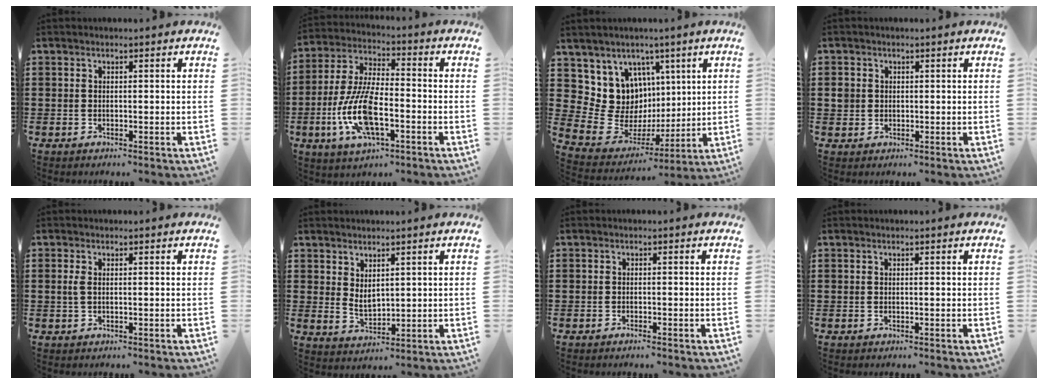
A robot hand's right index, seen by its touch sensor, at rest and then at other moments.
{"total": 11.5, "force": [-3.8, 4.5, 9.9], "torque": [-0.230, -0.008, -0.075]}
{"total": 10.7, "force": [3.3, 10.0, 2.3], "torque": [-0.075, -0.038, 0.074]}
{"total": 1.8, "force": [0.1, 1.7, 0.5], "torque": [-0.015, 0.008, 0.000]}
{"total": 1.6, "force": [0.1, 0.6, 1.4], "torque": [-0.036, 0.001, -0.002]}
{"total": 2.8, "force": [1.7, 1.6, 1.4], "torque": [-0.023, -0.001, 0.032]}
{"total": 0.8, "force": [-0.7, 0.0, 0.4], "torque": [-0.009, -0.004, -0.012]}
{"total": 0.0}